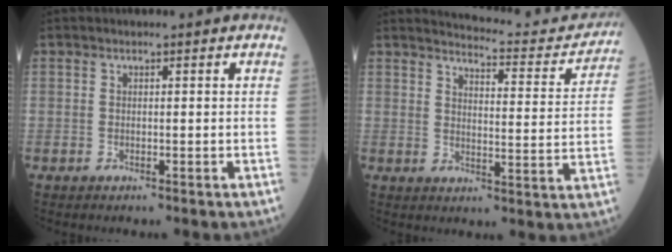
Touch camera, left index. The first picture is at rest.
{"total": 14.3, "force": [13.5, 2.9, 3.6], "torque": [-0.027, -0.031, 0.144]}